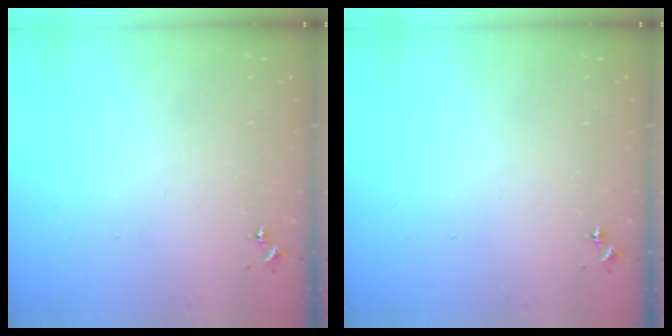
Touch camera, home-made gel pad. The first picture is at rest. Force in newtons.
{"total": 0.0}